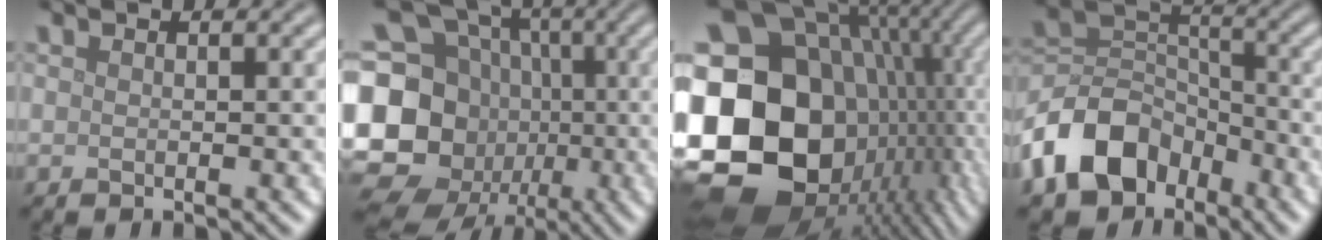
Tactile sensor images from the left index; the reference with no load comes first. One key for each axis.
{"total": 19.3, "fx": -3.3, "fy": 17.3, "fz": 8.0, "tx": -0.204, "ty": 0.006, "tz": -0.088}
{"total": 23.7, "fx": -3.4, "fy": 19.7, "fz": 12.7, "tx": -0.254, "ty": 0.001, "tz": -0.070}
{"total": 9.0, "fx": -5.1, "fy": 6.1, "fz": 4.4, "tx": -0.079, "ty": 0.002, "tz": -0.112}